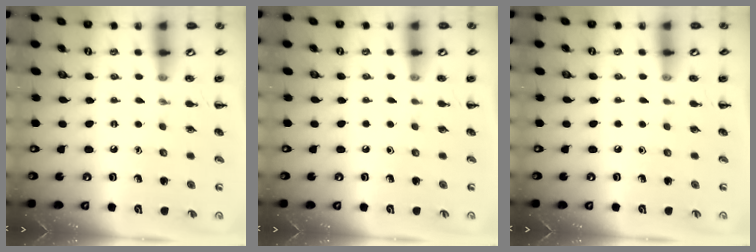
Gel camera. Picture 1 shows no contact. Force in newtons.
{"total": 0.0}
{"total": 0.0}